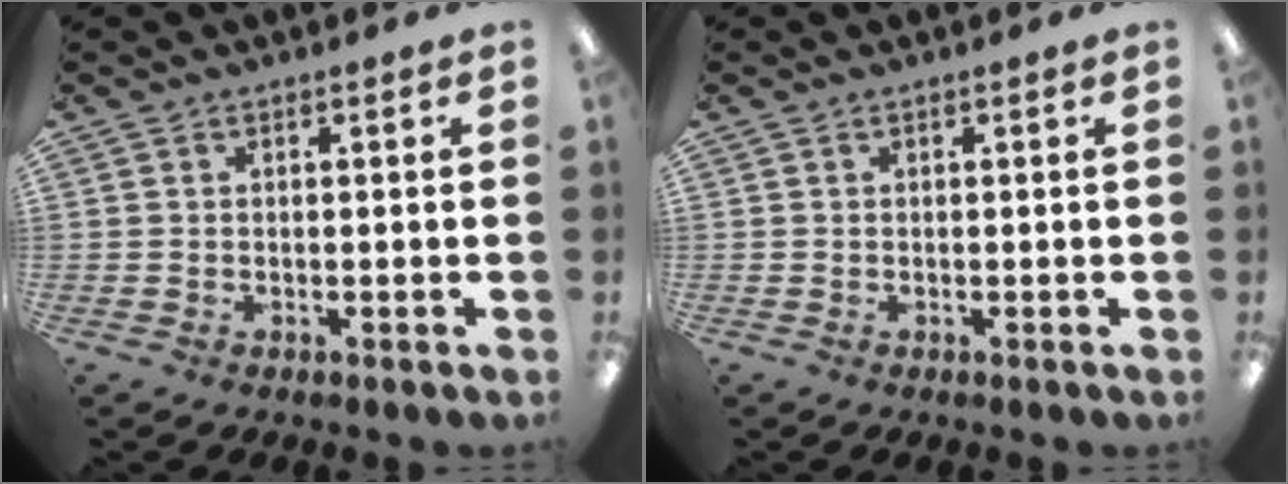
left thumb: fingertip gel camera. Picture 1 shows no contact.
{"total": 0.0}